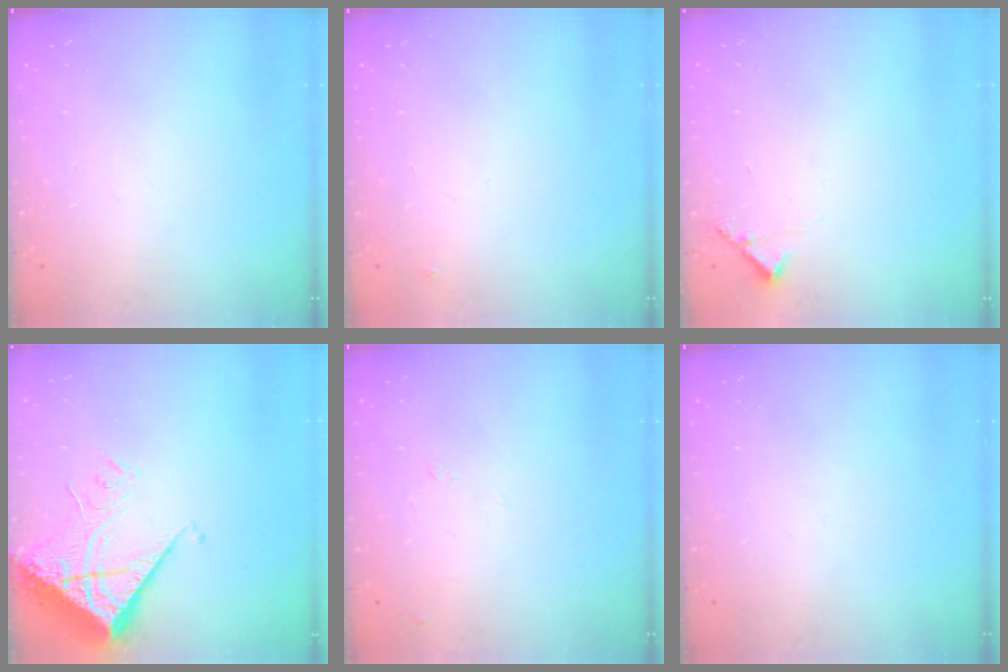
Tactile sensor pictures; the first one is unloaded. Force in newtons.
{"total": 2.6, "press": 2.6, "slide": 0.2}
{"total": 5.7, "press": 5.7, "slide": 0.3}
{"total": 13.1, "press": 13.0, "slide": 1.7}
{"total": 5.8, "press": 5.7, "slide": 0.8}
{"total": 0.0}